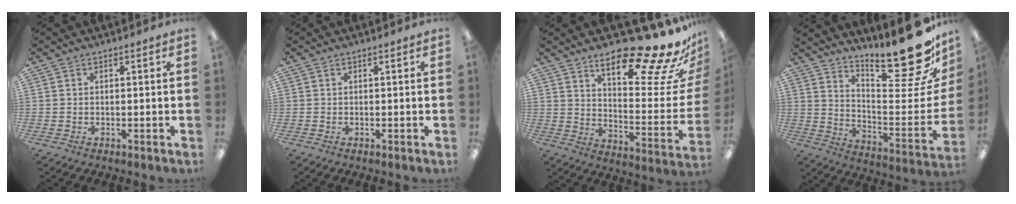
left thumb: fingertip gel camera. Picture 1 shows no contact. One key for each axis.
{"total": 0.0}
{"total": 21.7, "fx": 16.6, "fy": 4.0, "fz": 13.4, "tx": -0.189, "ty": -0.132, "tz": 0.260}
{"total": 22.0, "fx": 16.5, "fy": 5.7, "fz": 13.5, "tx": -0.158, "ty": -0.139, "tz": 0.263}